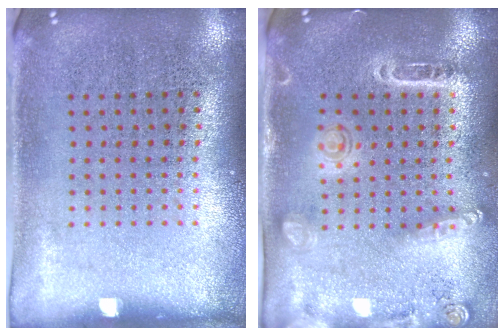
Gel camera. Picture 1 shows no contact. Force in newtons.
{"total": 1.6, "press": 1.5, "slide": 0.5}